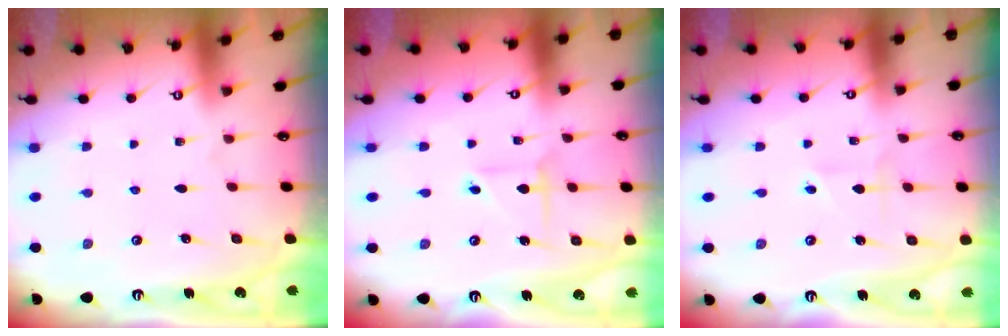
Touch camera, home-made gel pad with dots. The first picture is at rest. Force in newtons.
{"total": 4.0, "press": 4.0, "slide": 0.2}
{"total": 1.6, "press": 1.3, "slide": 0.9}